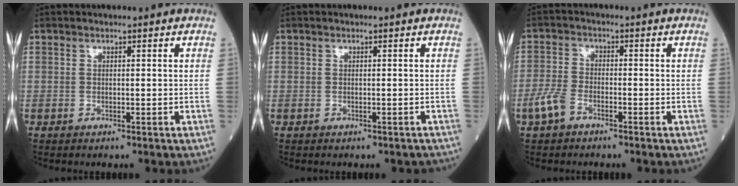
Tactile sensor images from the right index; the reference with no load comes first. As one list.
[{"total": 1.0, "force": [-0.9, 0.5, 0.3], "torque": [-0.001, 0.001, -0.012]}, {"total": 4.1, "force": [-2.6, 1.9, 2.6], "torque": [-0.067, 0.001, -0.055]}]